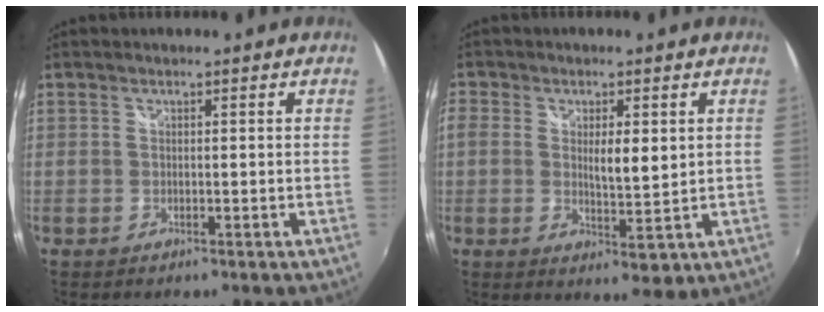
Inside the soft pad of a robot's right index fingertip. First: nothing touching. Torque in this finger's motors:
{"motor_torque": [1.91, 0.23, 0.33, 0.12]}